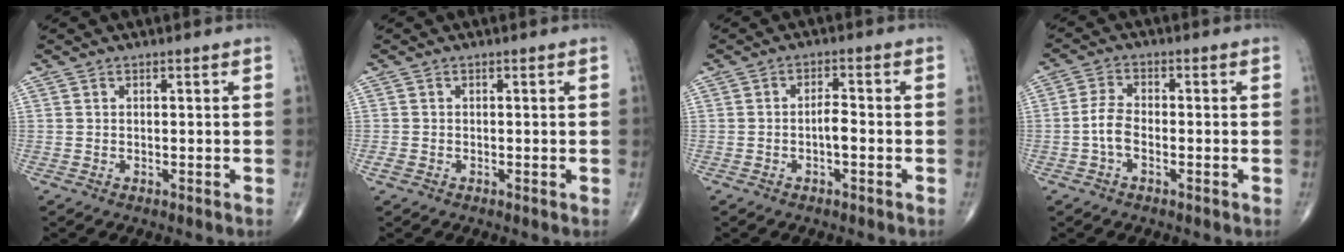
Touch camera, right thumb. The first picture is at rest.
{"total": 1.1, "force": [-0.4, 0.8, 0.6], "torque": [-0.015, -0.002, -0.008]}
{"total": 2.8, "force": [-0.8, 1.1, 2.4], "torque": [-0.036, 0.011, -0.015]}
{"total": 4.2, "force": [-1.2, 2.2, 3.3], "torque": [-0.070, 0.015, -0.029]}